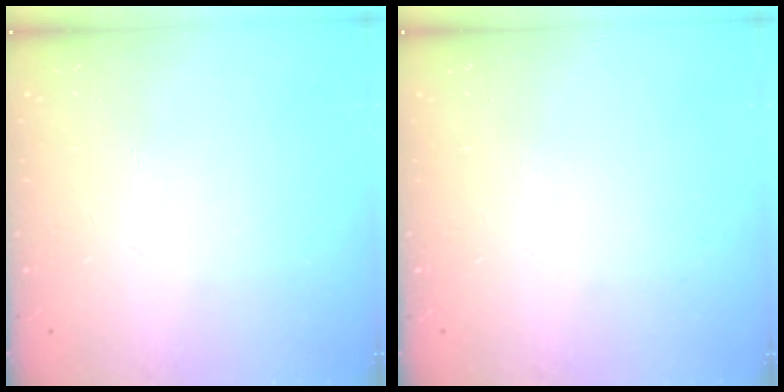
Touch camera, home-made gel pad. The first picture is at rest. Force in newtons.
{"total": 0.0}